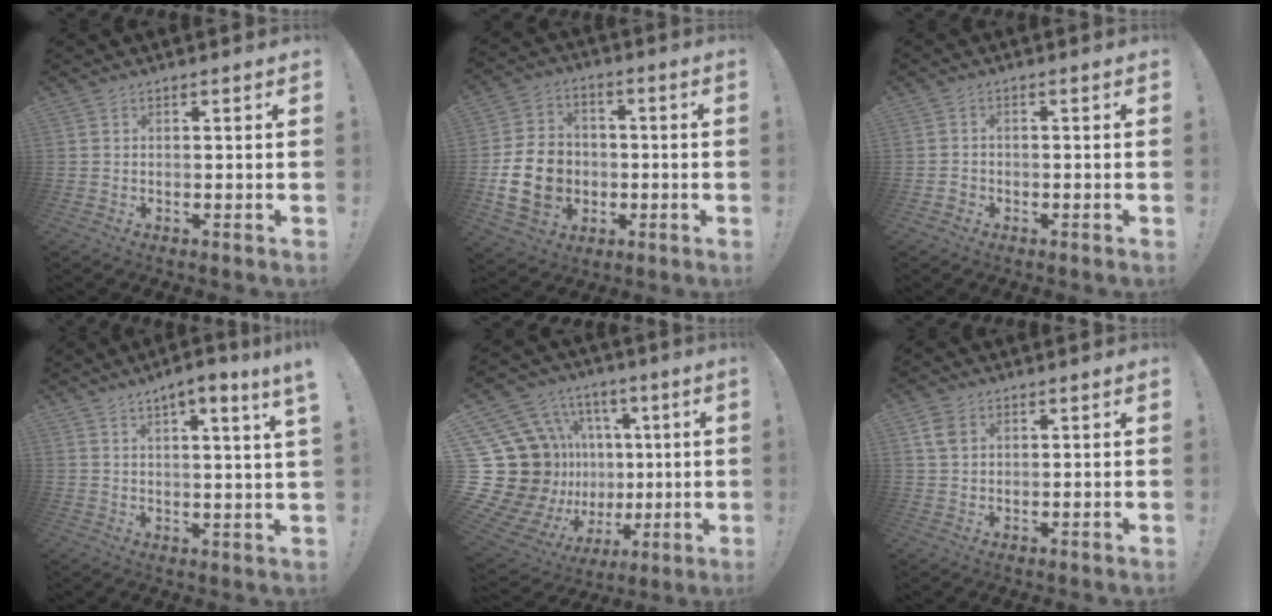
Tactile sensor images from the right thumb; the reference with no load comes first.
{"total": 16.4, "force": [-3.1, 13.3, 9.1], "torque": [-0.168, 0.023, -0.046]}
{"total": 2.0, "force": [-1.2, 1.5, 0.6], "torque": [-0.006, 0.002, -0.022]}
{"total": 6.0, "force": [3.6, -0.6, 4.8], "torque": [-0.068, -0.019, 0.053]}
{"total": 19.8, "force": [3.0, 17.6, 8.6], "torque": [-0.141, -0.055, 0.135]}
{"total": 4.7, "force": [2.2, 3.2, 2.7], "torque": [-0.039, -0.001, 0.043]}